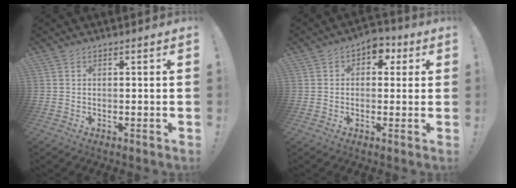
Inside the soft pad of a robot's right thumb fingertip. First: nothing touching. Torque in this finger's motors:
{"motor_torque": [-0.17, 0.17, 0.01, 0.01, 0.00]}